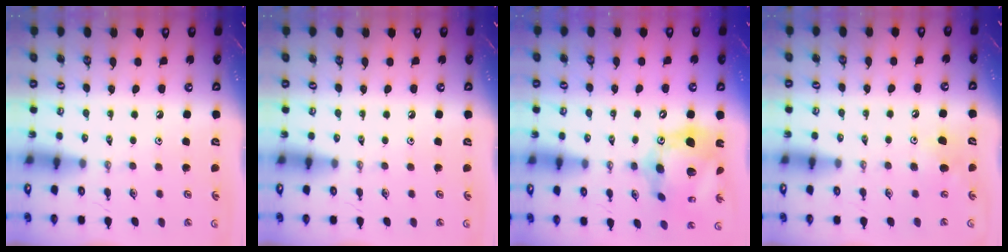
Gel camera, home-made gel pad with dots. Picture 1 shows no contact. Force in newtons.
{"total": 0.0}
{"total": 20.0, "press": 19.9, "slide": 2.2}
{"total": 6.0, "press": 5.9, "slide": 1.0}